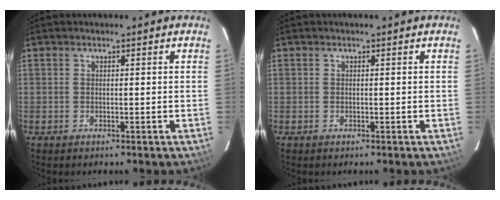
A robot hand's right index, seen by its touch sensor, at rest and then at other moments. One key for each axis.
{"total": 0.0}